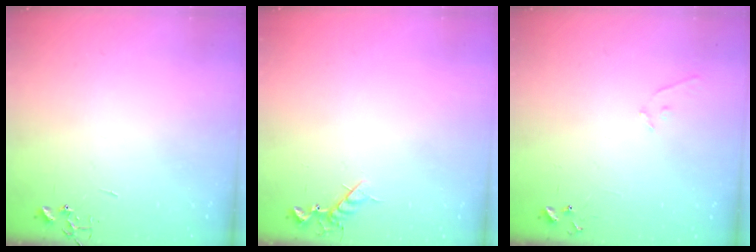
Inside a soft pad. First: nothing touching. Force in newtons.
{"total": 7.0, "press": 6.9, "slide": 1.1}
{"total": 5.3, "press": 5.3, "slide": 0.4}